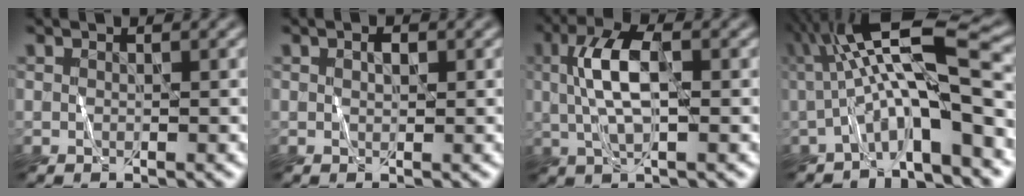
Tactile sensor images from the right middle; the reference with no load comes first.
{"total": 0.9, "force": [0.2, 0.5, 0.7], "torque": [-0.014, 0.002, 0.005]}
{"total": 5.3, "force": [0.5, 2.0, 4.9], "torque": [-0.103, 0.012, 0.005]}
{"total": 10.0, "force": [-1.2, 2.1, 9.7], "torque": [-0.158, 0.030, -0.029]}